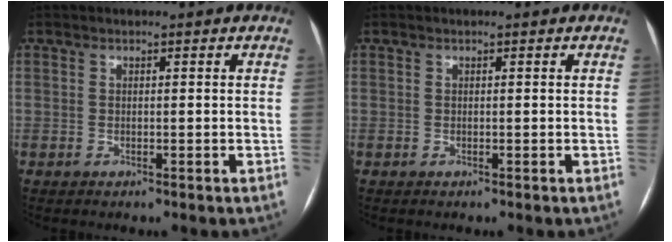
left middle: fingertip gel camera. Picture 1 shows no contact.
{"total": 0.0}